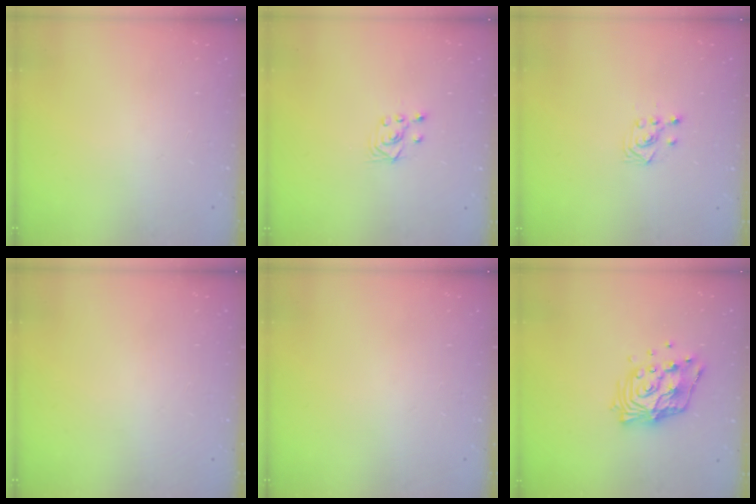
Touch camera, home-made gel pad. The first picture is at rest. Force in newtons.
{"total": 2.6, "press": 2.5, "slide": 1.0}
{"total": 3.4, "press": 3.3, "slide": 0.9}
{"total": 0.0}
{"total": 0.0}
{"total": 13.7, "press": 13.6, "slide": 1.5}